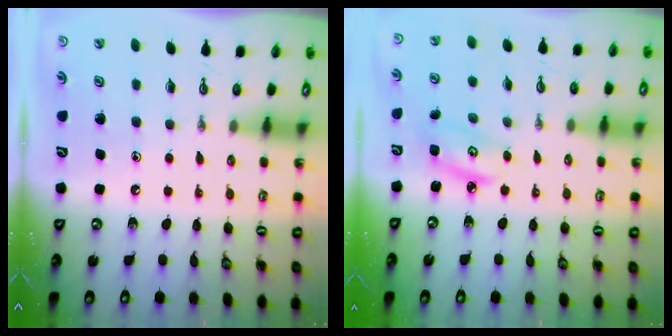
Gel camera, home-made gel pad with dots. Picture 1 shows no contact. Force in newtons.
{"total": 4.3, "press": 4.2, "slide": 0.3}